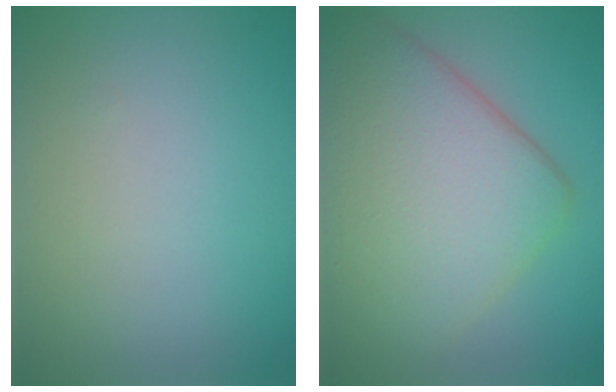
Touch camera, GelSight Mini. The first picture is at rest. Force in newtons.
{"total": 10.0, "press": 10.0, "slide": 0.4}